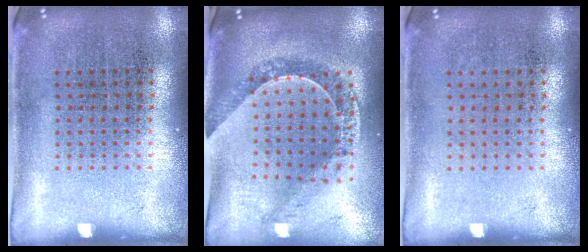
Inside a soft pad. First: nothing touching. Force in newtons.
{"total": 1.1, "press": 1.1, "slide": 0.2}
{"total": 0.0}